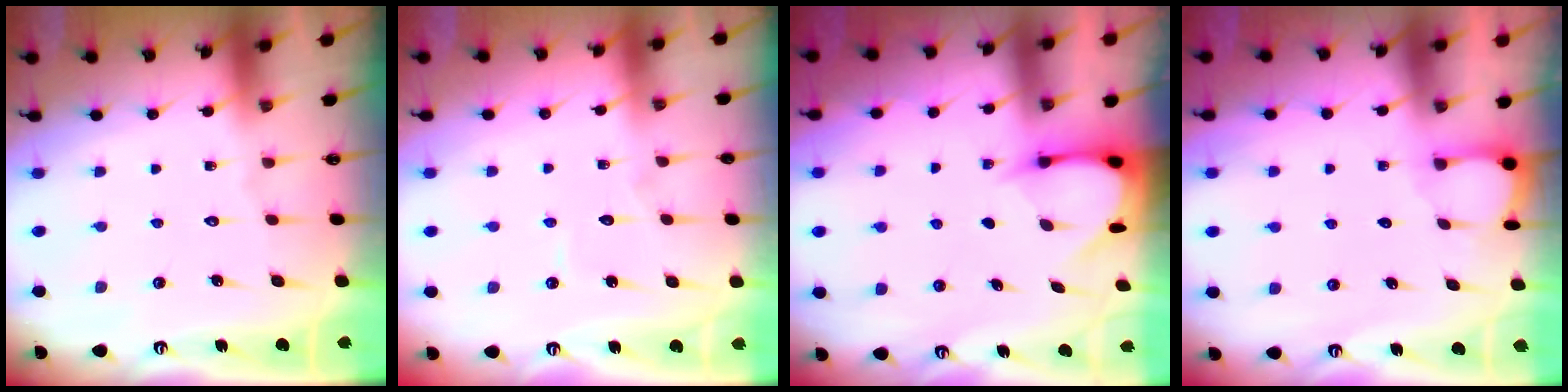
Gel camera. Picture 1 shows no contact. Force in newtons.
{"total": 3.7, "press": 3.7, "slide": 0.4}
{"total": 3.9, "press": 3.8, "slide": 0.3}
{"total": 2.0, "press": 2.0, "slide": 0.2}